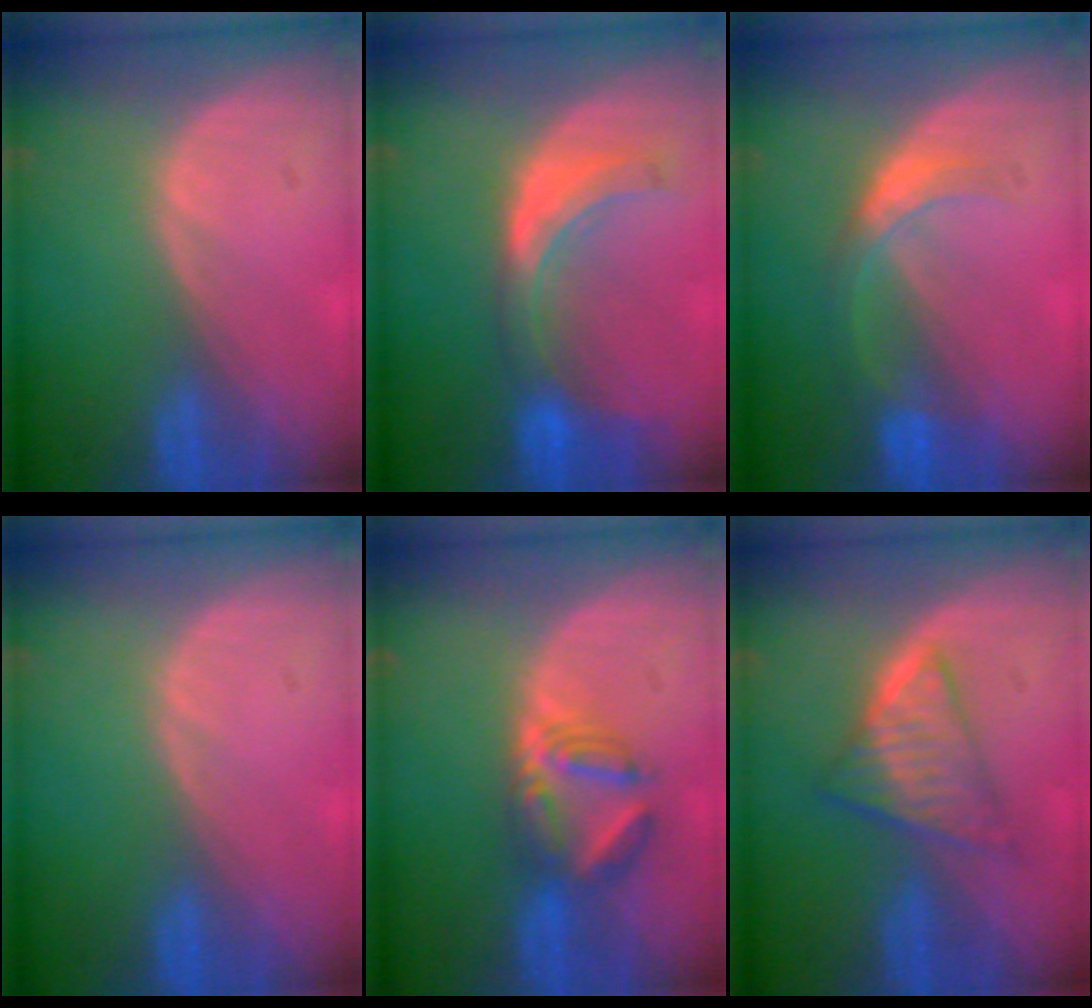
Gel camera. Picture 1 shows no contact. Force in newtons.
{"total": 7.6, "press": 6.8, "slide": 3.3}
{"total": 5.4, "press": 4.8, "slide": 2.5}
{"total": 0.0}
{"total": 5.8, "press": 5.7, "slide": 1.2}
{"total": 6.1, "press": 5.7, "slide": 2.1}